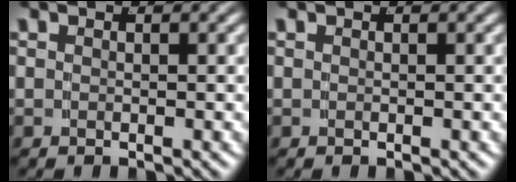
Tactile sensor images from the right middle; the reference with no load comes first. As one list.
[{"total": 0.0}]